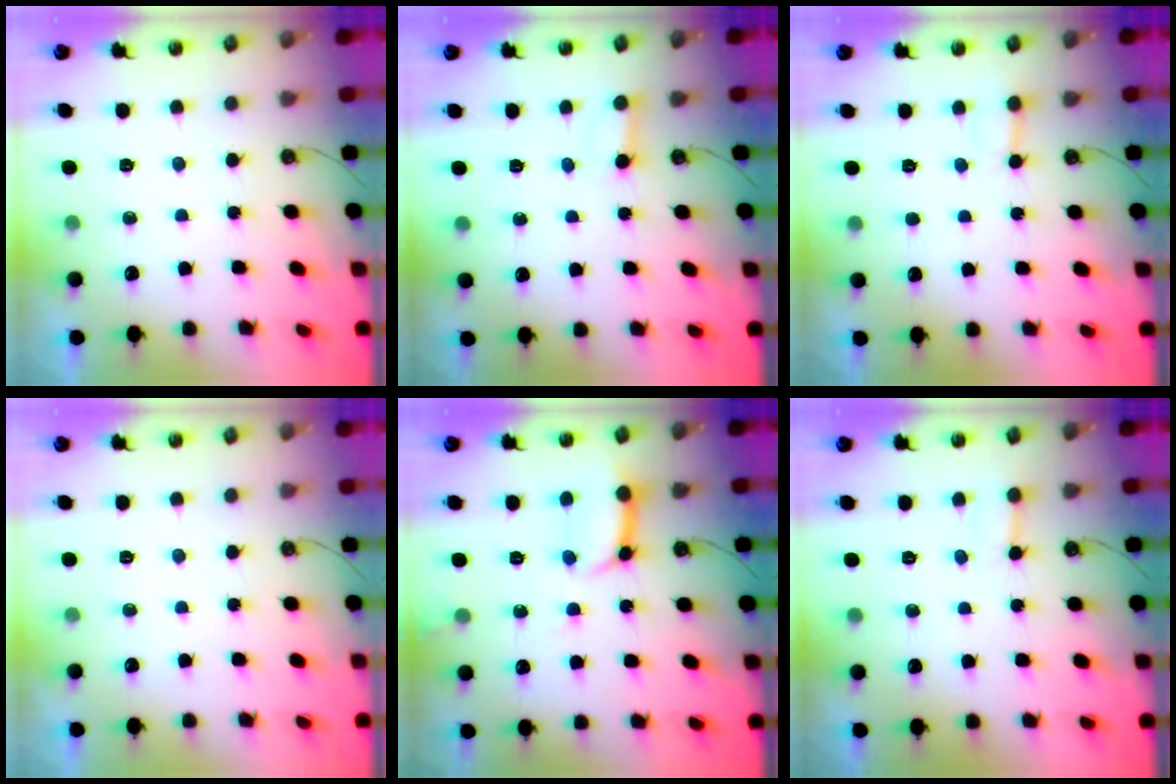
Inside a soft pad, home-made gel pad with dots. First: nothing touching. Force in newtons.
{"total": 2.9, "press": 2.9, "slide": 0.2}
{"total": 3.6, "press": 3.6, "slide": 0.8}
{"total": 0.0}
{"total": 10.4, "press": 10.3, "slide": 1.4}
{"total": 4.3, "press": 4.2, "slide": 0.4}